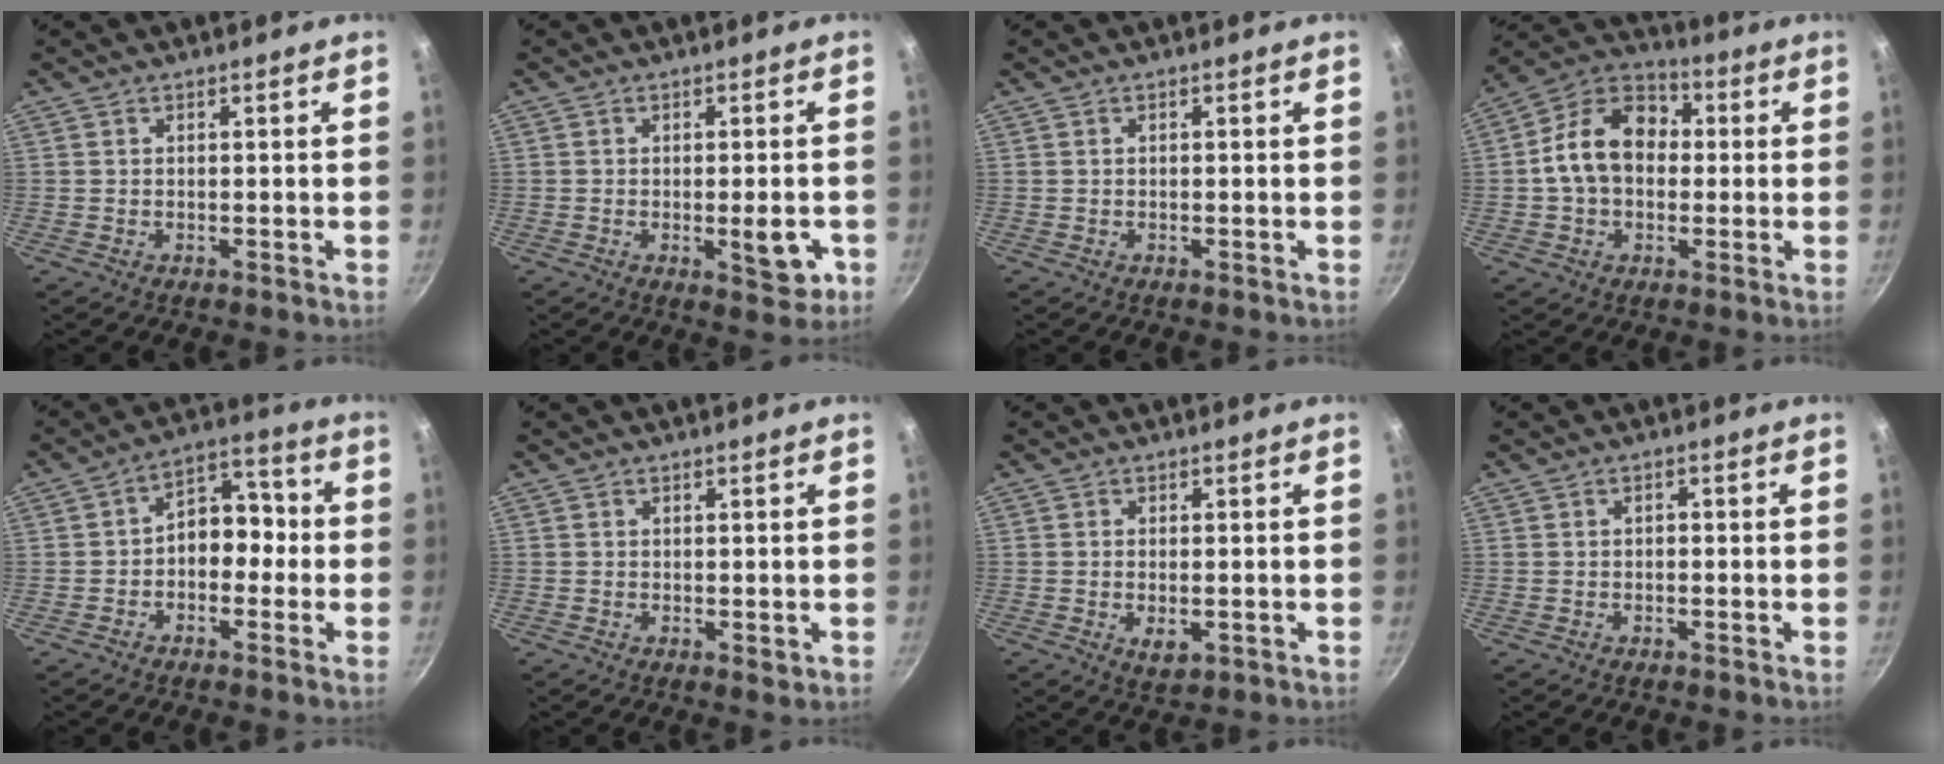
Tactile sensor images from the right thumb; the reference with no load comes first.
{"total": 5.9, "force": [-1.6, 2.3, 5.2], "torque": [-0.050, 0.005, -0.016]}
{"total": 0.0}
{"total": 14.0, "force": [0.4, 10.5, 9.2], "torque": [-0.123, 0.035, -0.012]}
{"total": 8.5, "force": [-1.2, 6.1, 5.9], "torque": [-0.031, 0.039, -0.035]}
{"total": 1.0, "force": [0.2, 0.7, 0.7], "torque": [-0.010, -0.002, 0.003]}
{"total": 3.6, "force": [-0.7, 1.9, 3.0], "torque": [-0.051, -0.011, -0.008]}
{"total": 0.8, "force": [-0.3, 0.5, 0.5], "torque": [-0.008, 0.006, -0.003]}